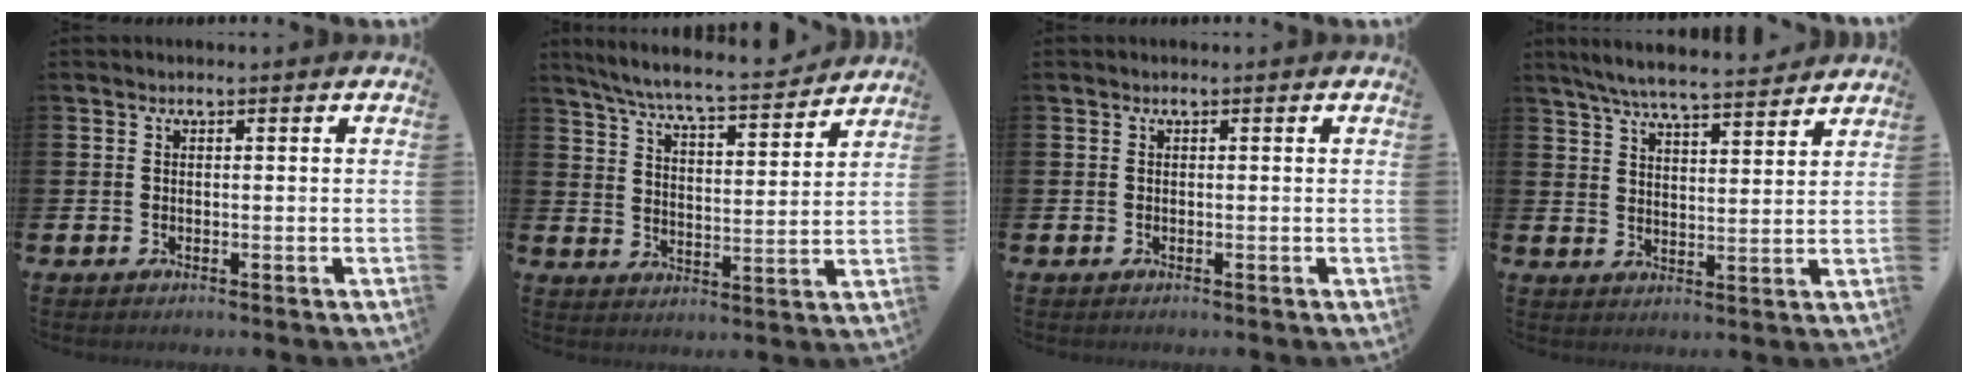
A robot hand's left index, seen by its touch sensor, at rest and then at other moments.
{"total": 7.2, "force": [6.7, 0.3, 2.5], "torque": [-0.076, -0.047, 0.115]}
{"total": 0.0}
{"total": 6.4, "force": [6.1, 0.4, 2.0], "torque": [-0.053, -0.037, 0.106]}